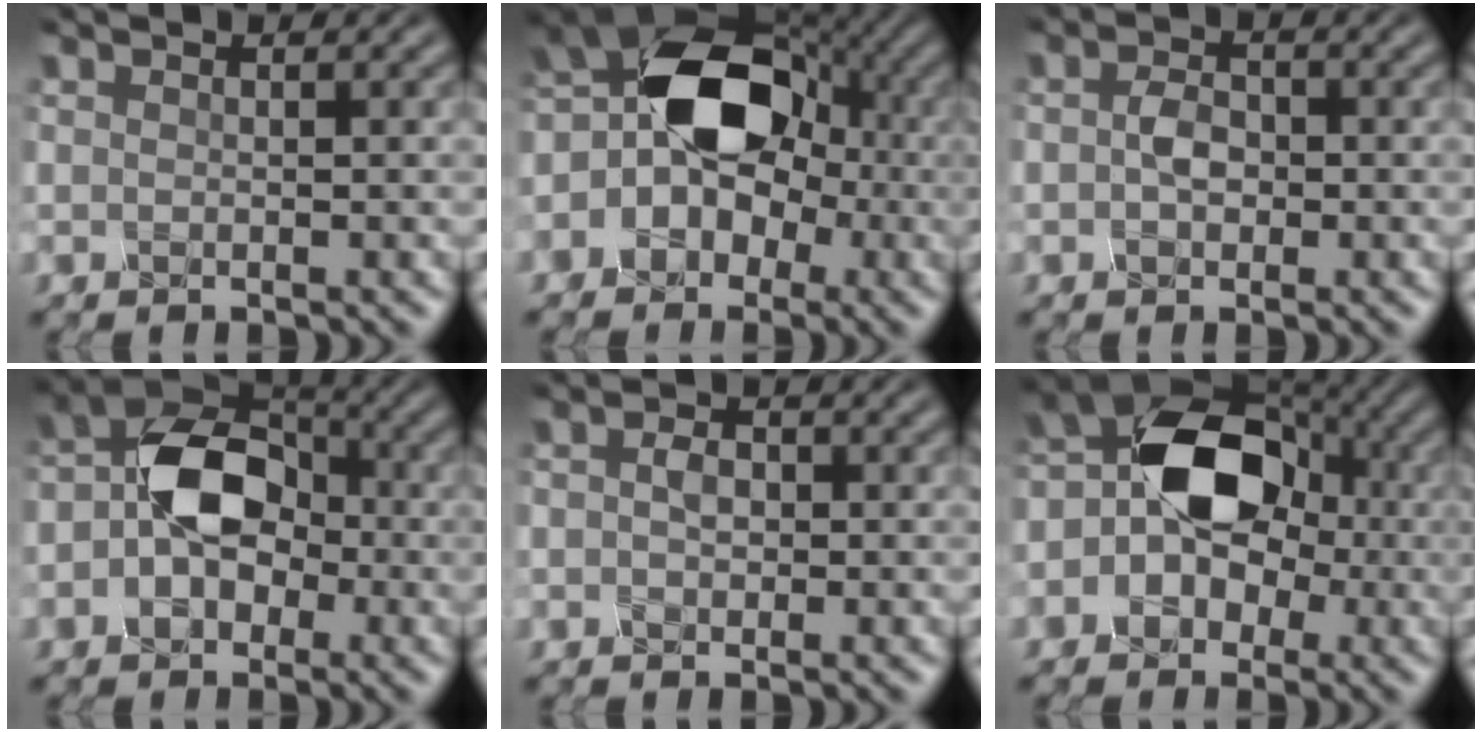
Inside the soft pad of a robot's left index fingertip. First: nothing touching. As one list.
[{"total": 10.9, "force": [-0.4, 7.9, 7.5], "torque": [-0.078, 0.029, -0.038]}, {"total": 2.1, "force": [-0.3, 1.4, 1.5], "torque": [-0.031, 0.003, -0.009]}, {"total": 7.0, "force": [-1.0, 4.9, 4.9], "torque": [-0.080, 0.014, -0.029]}, {"total": 1.6, "force": [-0.2, 1.1, 1.2], "torque": [-0.021, 0.003, -0.008]}, {"total": 9.9, "force": [-0.5, 7.4, 6.6], "torque": [-0.060, 0.026, -0.037]}]